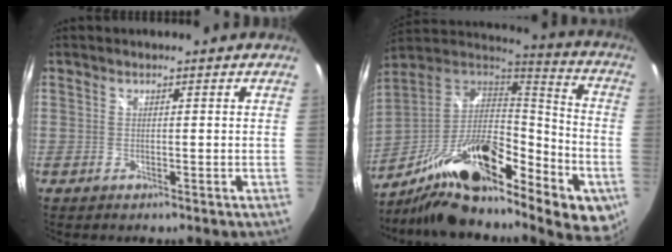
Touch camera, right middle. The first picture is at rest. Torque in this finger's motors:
{"motor_torque": [1.17, -0.97, 0.93, 0.21]}